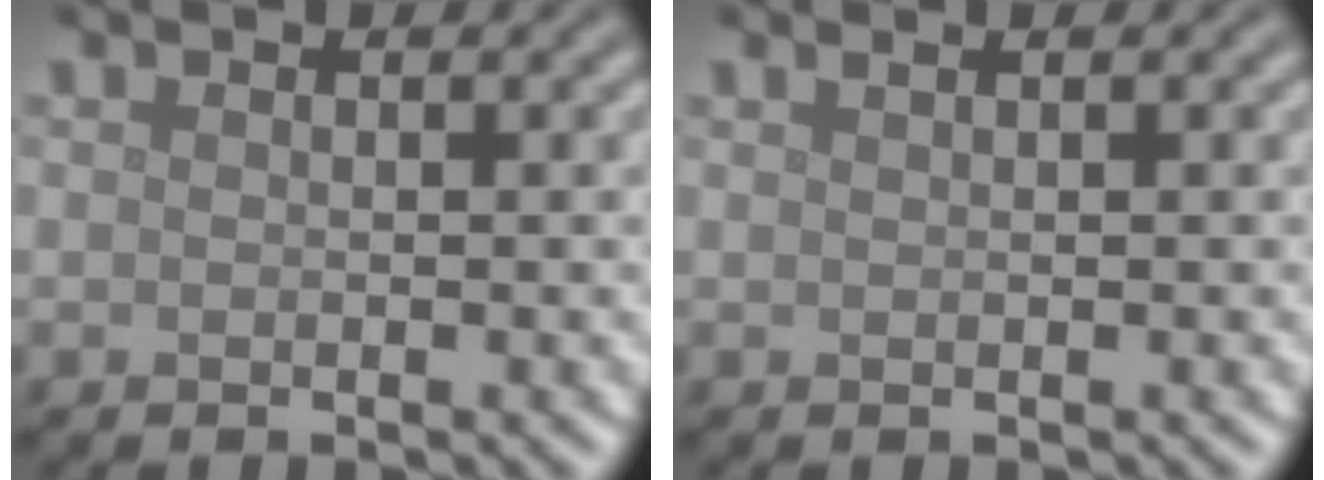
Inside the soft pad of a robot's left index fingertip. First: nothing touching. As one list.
[{"total": 1.0, "force": [0.6, 0.4, 0.6], "torque": [-0.005, -0.001, 0.004]}]